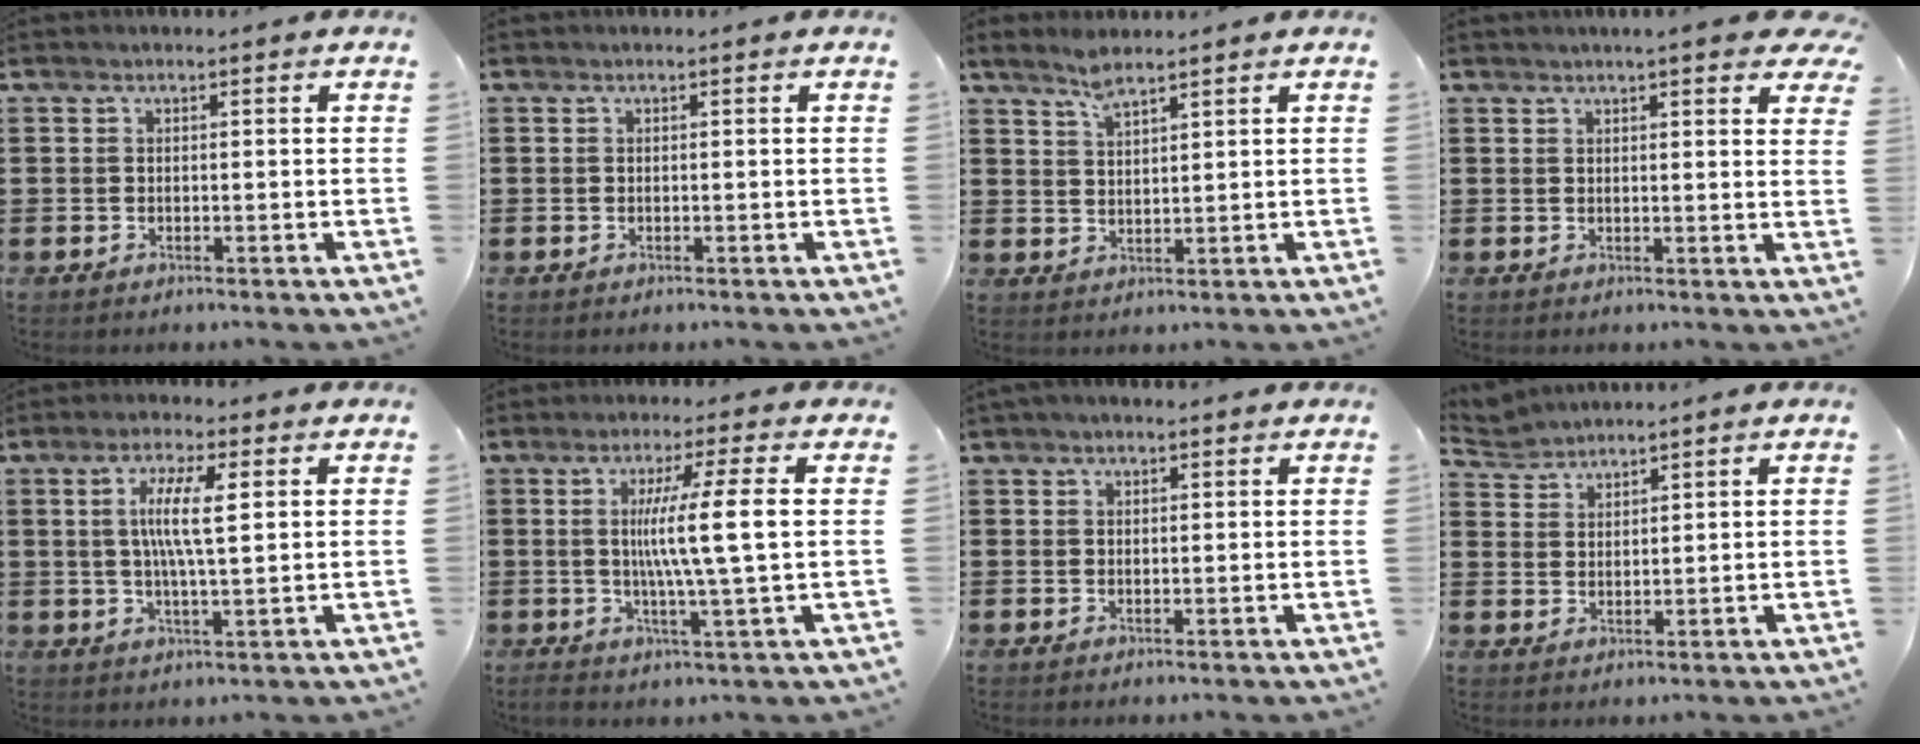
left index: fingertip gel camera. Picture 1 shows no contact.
{"total": 0.0}
{"total": 3.6, "force": [2.8, 1.1, 1.9], "torque": [-0.045, 0.003, 0.052]}
{"total": 4.0, "force": [3.4, 0.3, 2.1], "torque": [-0.035, -0.011, 0.057]}
{"total": 7.3, "force": [1.7, 1.3, 6.9], "torque": [-0.136, 0.002, 0.026]}
{"total": 9.6, "force": [0.9, -0.5, 9.5], "torque": [-0.176, -0.003, 0.008]}
{"total": 1.4, "force": [1.1, 0.8, 0.5], "torque": [-0.012, 0.005, 0.020]}
{"total": 2.6, "force": [2.5, 0.7, -0.3], "torque": [-0.004, -0.002, 0.049]}